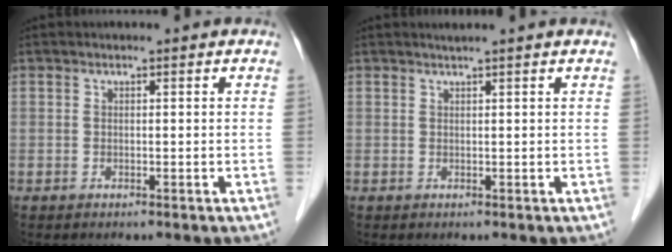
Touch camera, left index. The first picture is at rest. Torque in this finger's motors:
{"motor_torque": [-0.07, 0.18, -0.05, -0.01]}